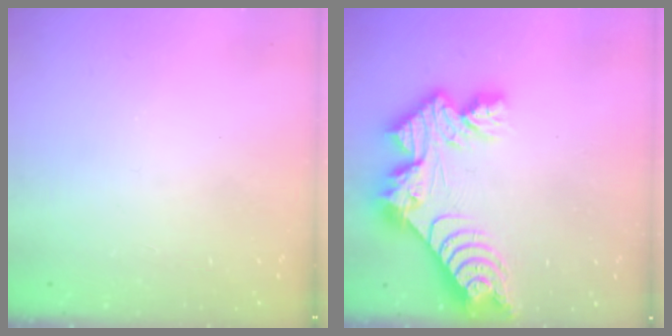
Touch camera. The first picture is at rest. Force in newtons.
{"total": 14.5, "press": 14.4, "slide": 1.2}